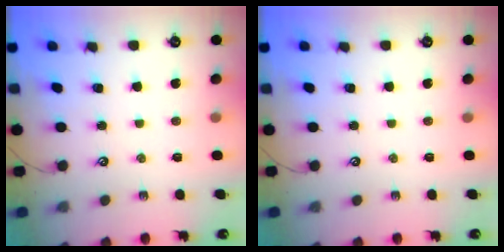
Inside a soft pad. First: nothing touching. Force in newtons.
{"total": 0.0}